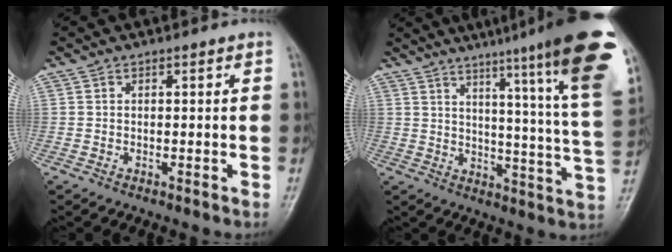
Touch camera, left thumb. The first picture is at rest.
{"total": 23.3, "force": [15.4, 1.2, 17.5], "torque": [-0.213, -0.087, 0.193]}